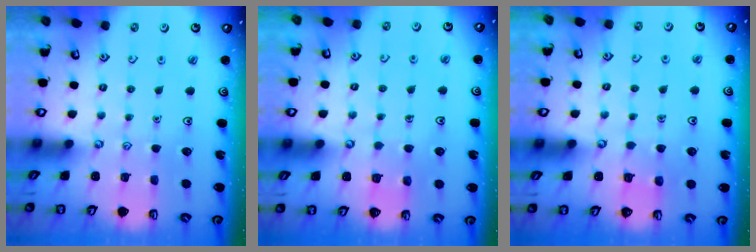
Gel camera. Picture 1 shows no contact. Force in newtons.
{"total": 2.8, "press": 2.8, "slide": 0.3}
{"total": 2.6, "press": 2.6, "slide": 0.2}